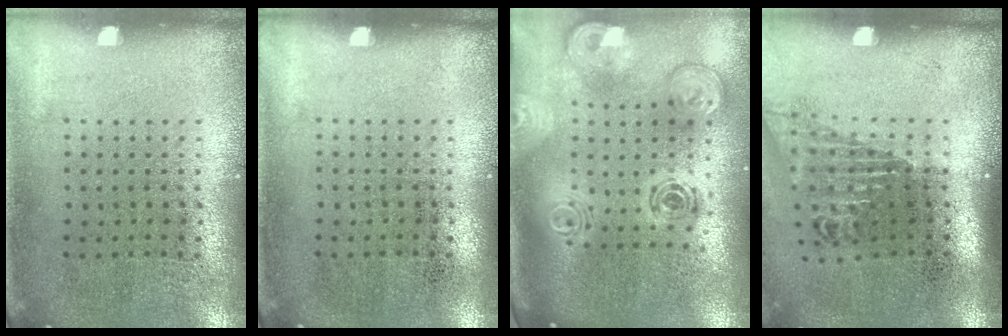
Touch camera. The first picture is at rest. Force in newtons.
{"total": 0.0}
{"total": 2.1, "press": 1.7, "slide": 1.2}
{"total": 1.7, "press": 1.3, "slide": 1.2}